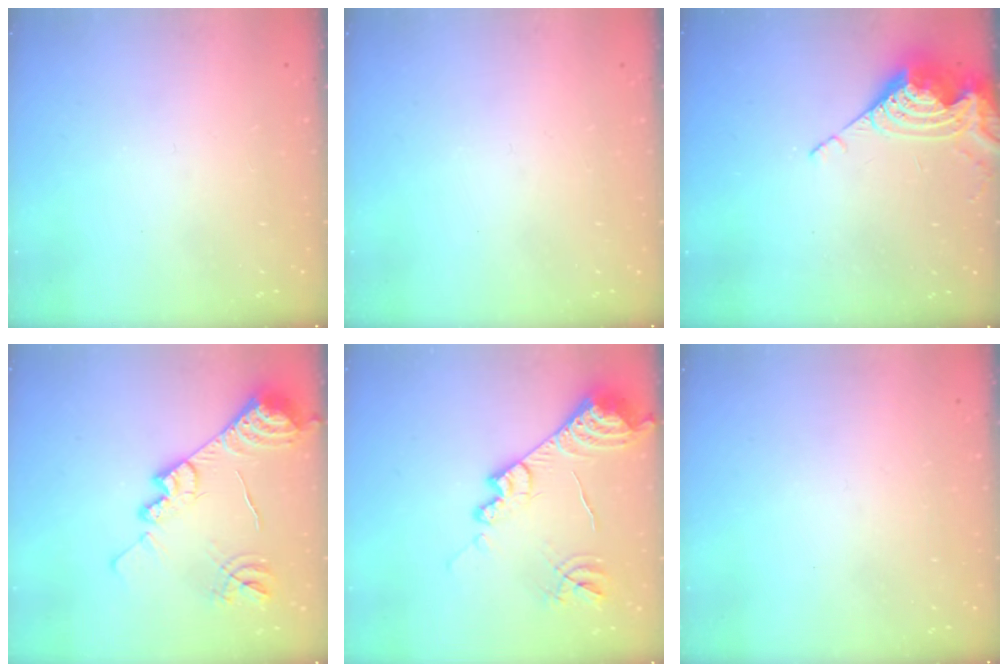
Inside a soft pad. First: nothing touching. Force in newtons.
{"total": 0.0}
{"total": 8.0, "press": 8.0, "slide": 0.8}
{"total": 18.4, "press": 18.3, "slide": 1.5}
{"total": 17.2, "press": 17.1, "slide": 1.6}
{"total": 0.0}